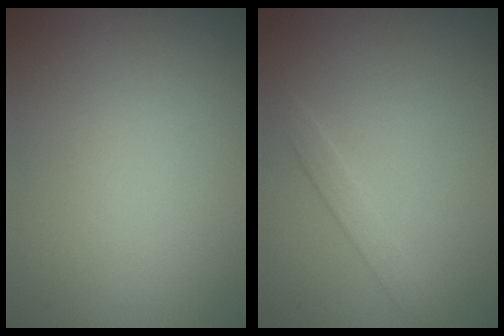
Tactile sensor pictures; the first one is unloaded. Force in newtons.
{"total": 1.3, "press": 1.3, "slide": 0.0}